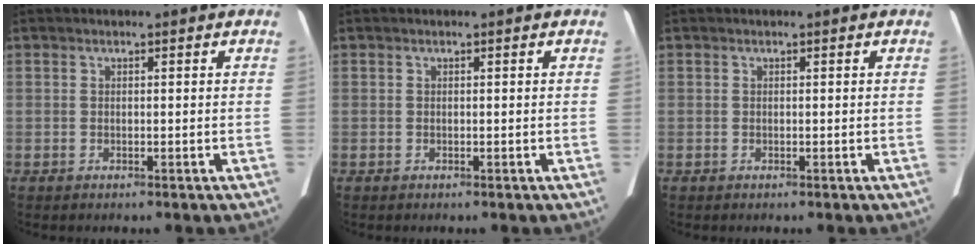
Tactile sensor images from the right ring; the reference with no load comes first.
{"total": 0.0}
{"total": 0.0}